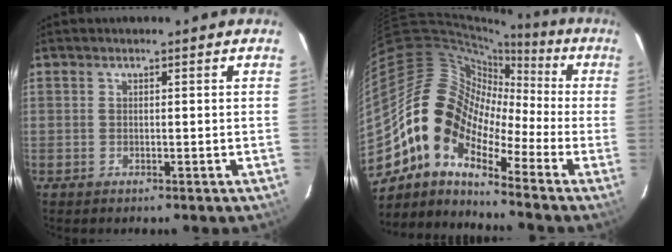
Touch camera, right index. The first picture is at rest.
{"total": 13.1, "force": [-7.2, 7.5, 8.0], "torque": [-0.137, 0.015, -0.160]}